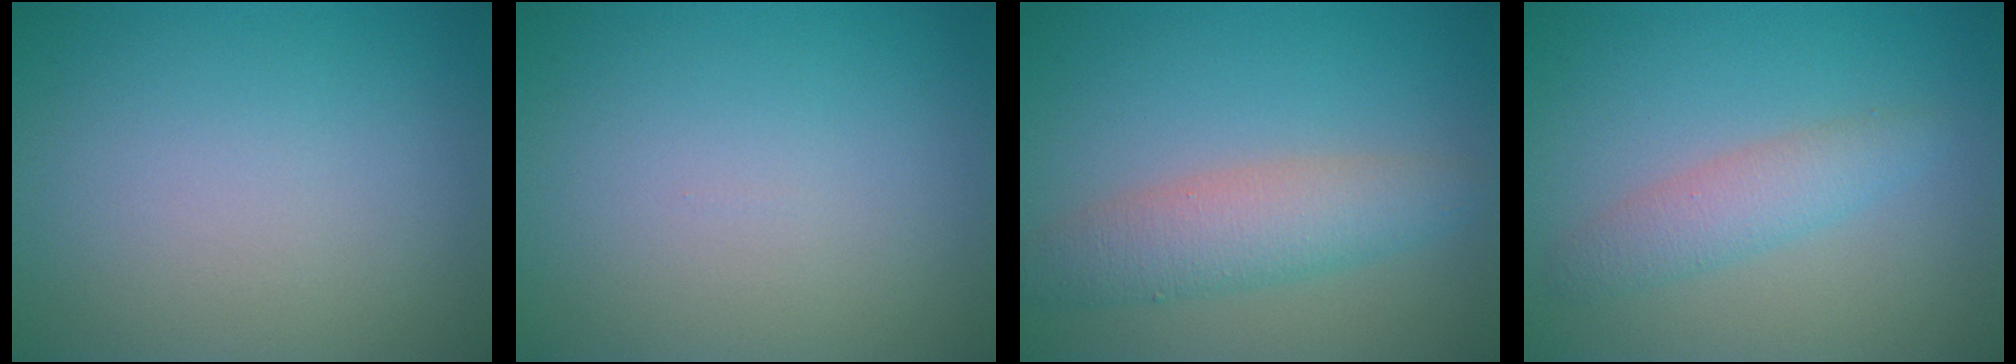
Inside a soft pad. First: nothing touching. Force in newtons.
{"total": 0.0}
{"total": 4.3, "press": 4.3, "slide": 0.1}
{"total": 2.6, "press": 2.6, "slide": 0.1}